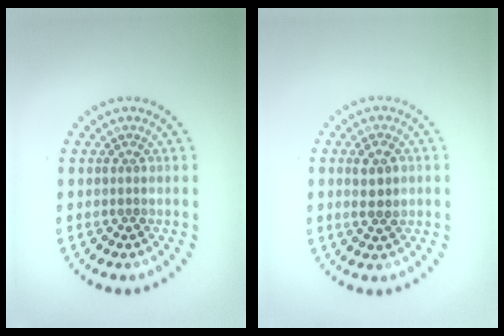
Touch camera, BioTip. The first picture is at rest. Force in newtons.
{"total": 2.3, "press": 2.2, "slide": 0.5}